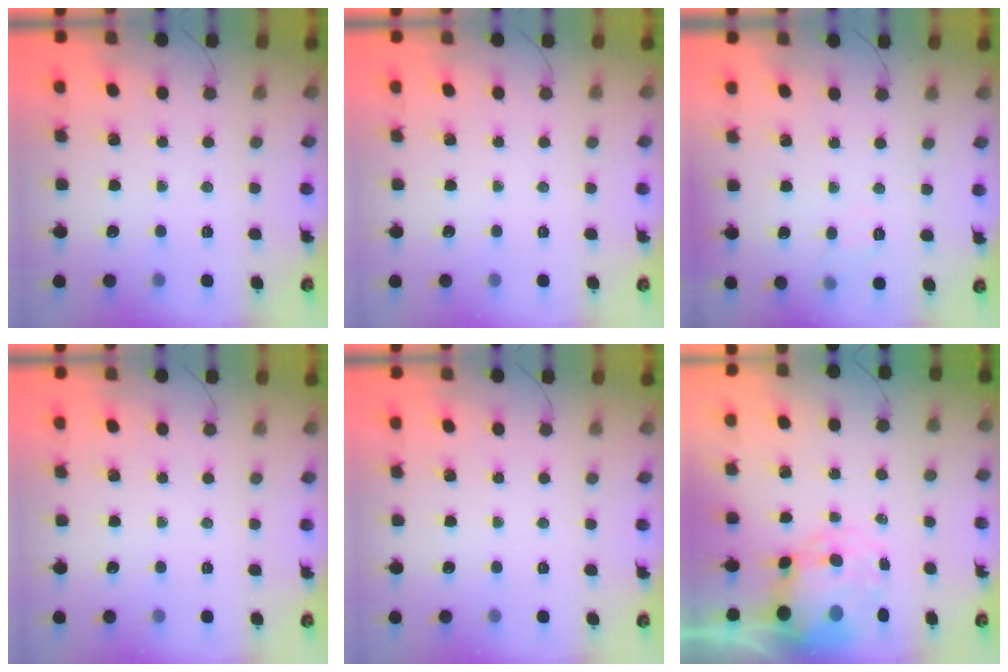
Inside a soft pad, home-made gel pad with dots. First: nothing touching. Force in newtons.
{"total": 0.0}
{"total": 5.9, "press": 5.7, "slide": 1.2}
{"total": 0.0}
{"total": 0.0}
{"total": 10.2, "press": 9.9, "slide": 2.3}